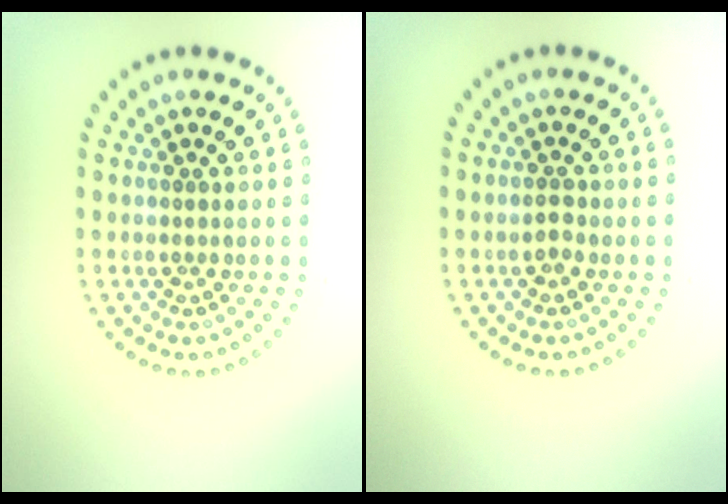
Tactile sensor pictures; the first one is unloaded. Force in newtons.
{"total": 1.0, "press": 1.0, "slide": 0.2}